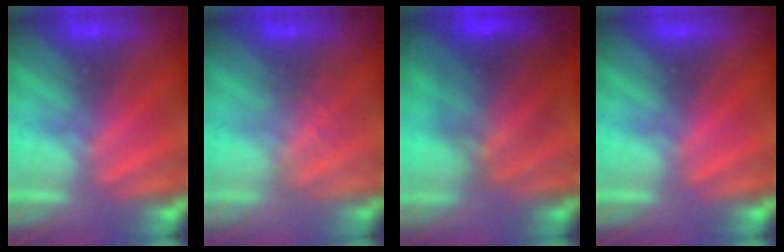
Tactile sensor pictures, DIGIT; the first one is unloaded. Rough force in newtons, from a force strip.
{"total": 1.2}
{"total": 7.4}
{"total": 0.0}